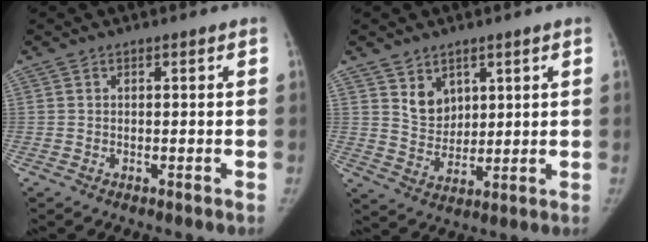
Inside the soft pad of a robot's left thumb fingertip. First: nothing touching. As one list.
[{"total": 6.3, "force": [3.3, 4.7, 2.5], "torque": [-0.012, -0.028, 0.070]}]